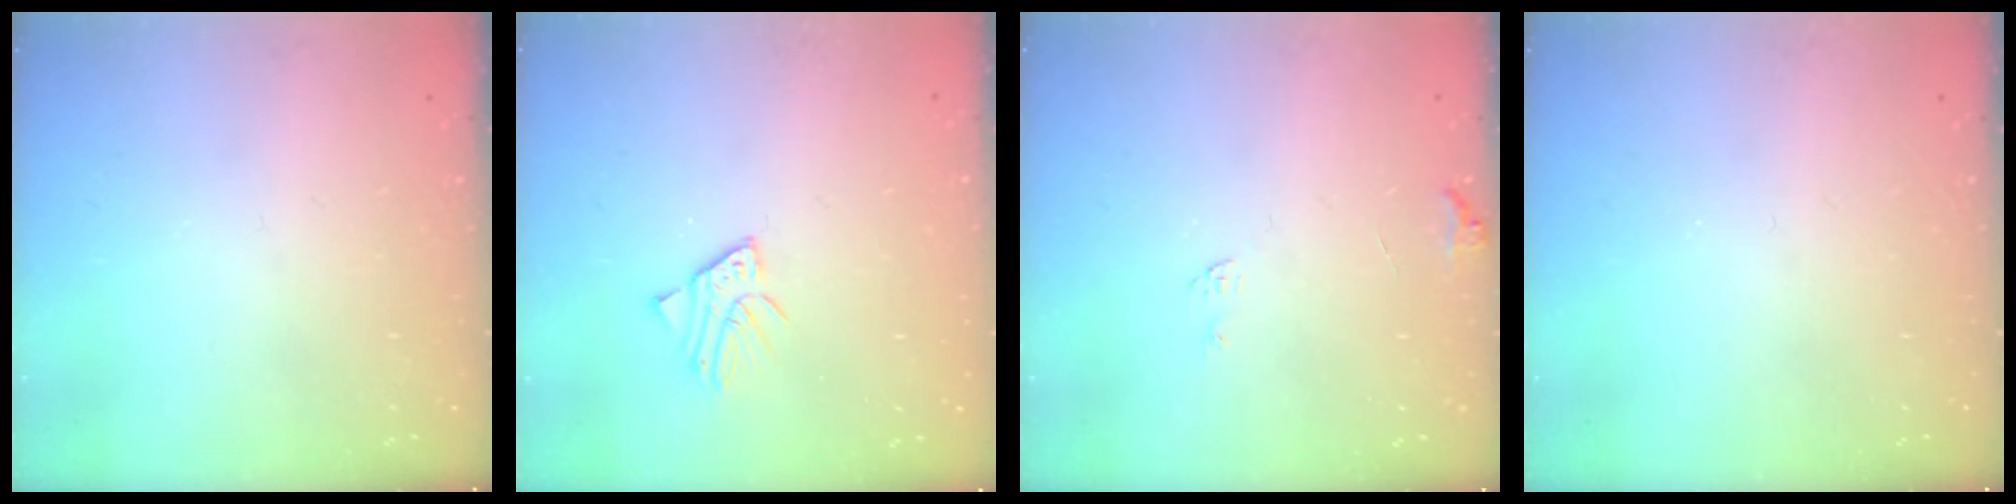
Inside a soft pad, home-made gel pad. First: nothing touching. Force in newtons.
{"total": 2.8, "press": 2.8, "slide": 0.3}
{"total": 5.0, "press": 4.9, "slide": 0.5}
{"total": 0.0}